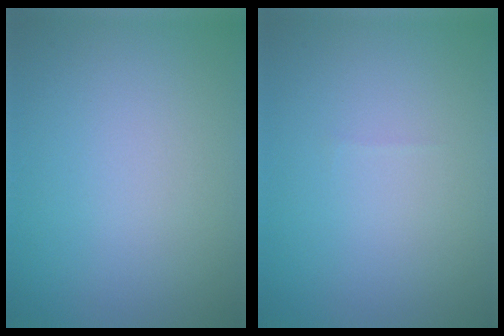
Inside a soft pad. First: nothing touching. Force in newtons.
{"total": 0.0}